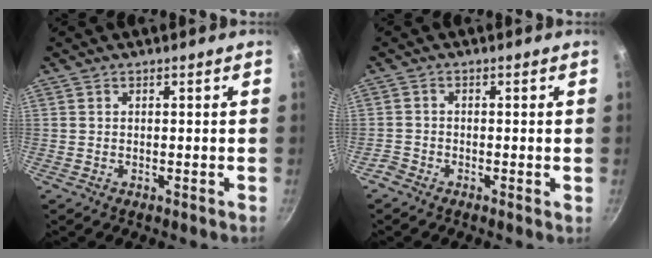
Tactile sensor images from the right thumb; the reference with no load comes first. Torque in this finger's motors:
{"motor_torque": [0.60, -0.26, -0.26, -0.08, -0.01]}